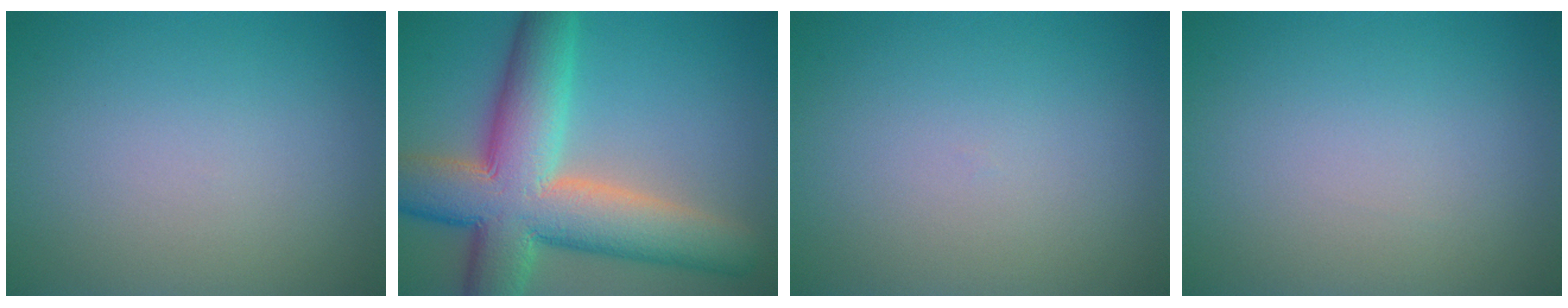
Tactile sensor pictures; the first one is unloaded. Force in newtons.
{"total": 12.5, "press": 12.5, "slide": 0.7}
{"total": 0.0}
{"total": 0.0}